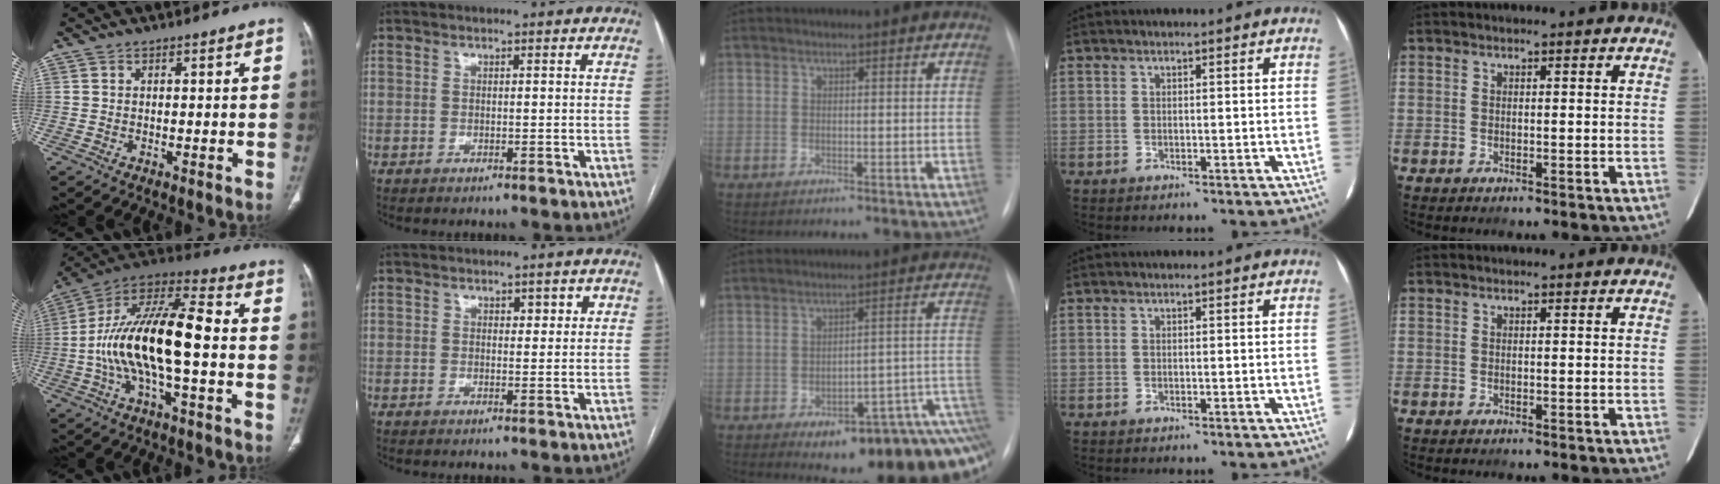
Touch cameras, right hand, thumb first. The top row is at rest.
{"thumb": {"total": 19.8, "force": [-2.2, 6.9, 18.4], "torque": [-0.347, 0.044, -0.046]}, "index": {"total": 1.9, "force": [0.9, 1.1, 1.2], "torque": [-0.010, 0.002, 0.011]}, "middle": {"total": 18.4, "force": [-10.3, 5.7, 14.1], "torque": [-0.083, 0.050, -0.125]}}